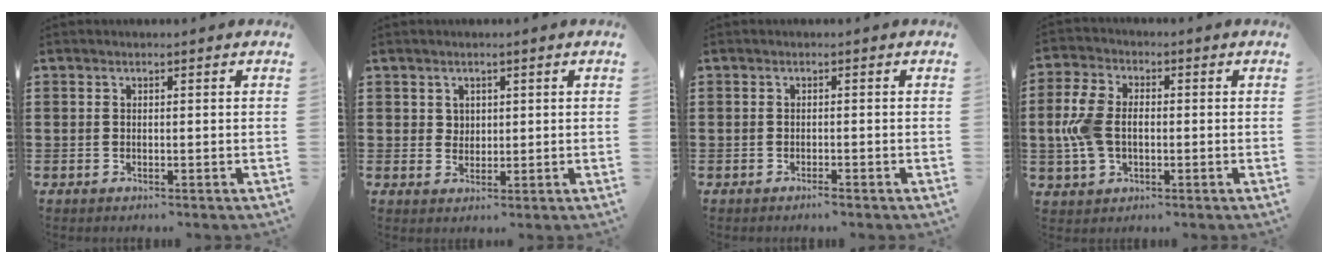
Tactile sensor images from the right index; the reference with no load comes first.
{"total": 1.9, "force": [1.1, 1.5, 0.3], "torque": [-0.011, 0.007, 0.022]}
{"total": 0.8, "force": [-0.7, 0.1, 0.4], "torque": [-0.009, -0.003, -0.014]}
{"total": 7.0, "force": [-0.5, 4.7, 5.2], "torque": [-0.144, 0.000, -0.021]}